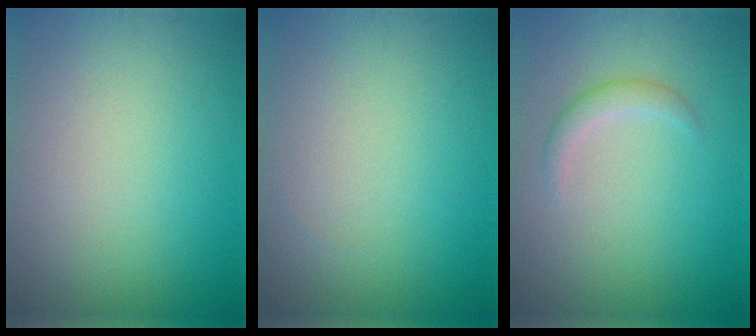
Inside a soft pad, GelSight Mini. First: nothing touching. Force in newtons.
{"total": 0.0}
{"total": 1.6, "press": 1.6, "slide": 0.0}